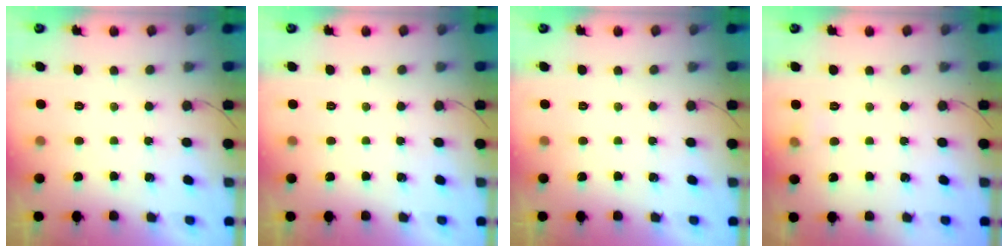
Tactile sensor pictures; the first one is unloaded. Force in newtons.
{"total": 0.0}
{"total": 0.0}
{"total": 3.4, "press": 3.2, "slide": 1.0}